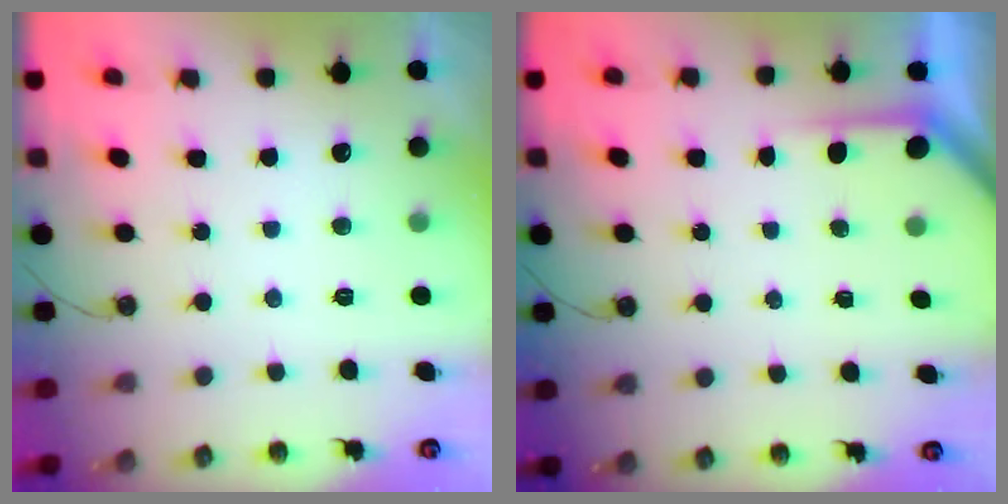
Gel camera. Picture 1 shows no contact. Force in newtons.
{"total": 2.2, "press": 2.2, "slide": 0.3}